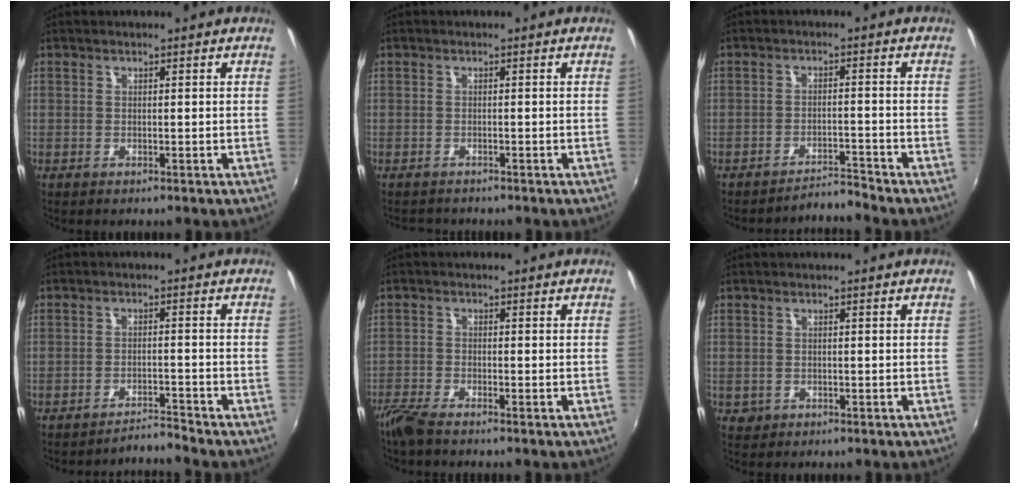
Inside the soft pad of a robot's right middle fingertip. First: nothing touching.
{"total": 2.0, "force": [-1.9, 0.7, 0.1], "torque": [-0.009, -0.004, -0.032]}
{"total": 3.8, "force": [-3.5, -1.3, -0.7], "torque": [-0.001, 0.010, -0.054]}
{"total": 3.2, "force": [-2.9, -1.3, -0.6], "torque": [-0.001, 0.007, -0.047]}
{"total": 4.5, "force": [-3.9, 0.4, 2.2], "torque": [-0.062, -0.016, -0.079]}
{"total": 1.4, "force": [-0.4, 1.3, 0.4], "torque": [-0.008, -0.003, -0.004]}